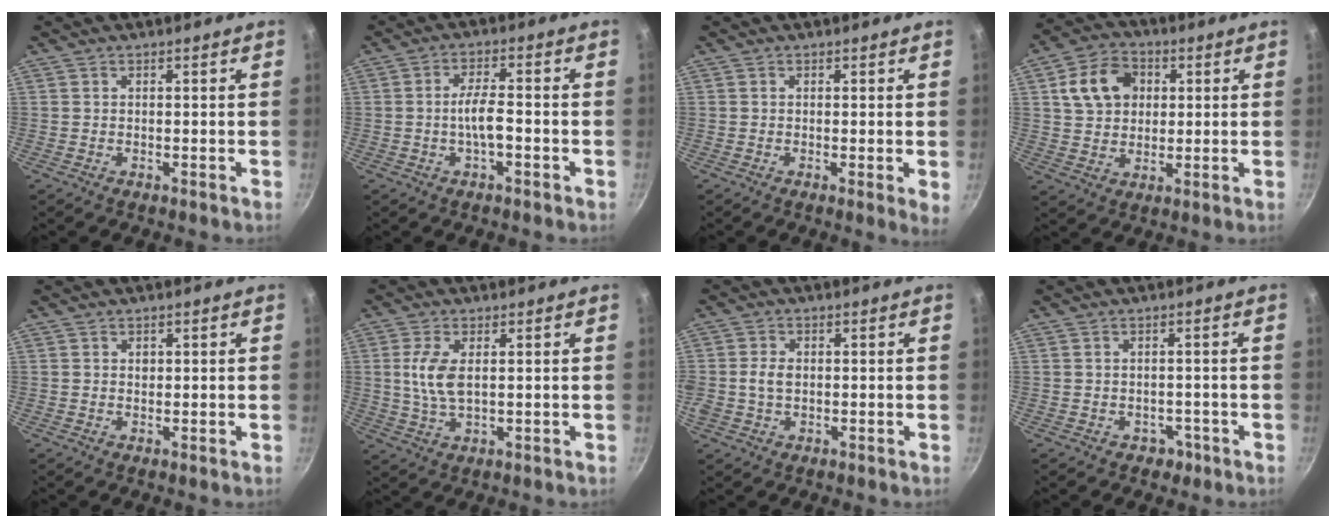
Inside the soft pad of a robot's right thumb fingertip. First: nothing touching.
{"total": 5.0, "force": [-1.6, 1.4, 4.5], "torque": [-0.079, 0.019, -0.032]}
{"total": 2.5, "force": [0.0, 0.3, 2.4], "torque": [-0.030, -0.011, -0.004]}
{"total": 11.0, "force": [2.9, 8.6, 6.2], "torque": [-0.087, 0.011, 0.042]}
{"total": 0.9, "force": [0.2, 0.7, 0.4], "torque": [-0.004, 0.000, 0.004]}
{"total": 6.4, "force": [1.0, 3.0, 5.6], "torque": [-0.117, -0.002, 0.020]}
{"total": 3.9, "force": [-0.1, 2.8, 2.7], "torque": [-0.045, 0.007, -0.005]}
{"total": 2.4, "force": [-1.2, 1.9, 0.8], "torque": [0.007, 0.016, -0.003]}